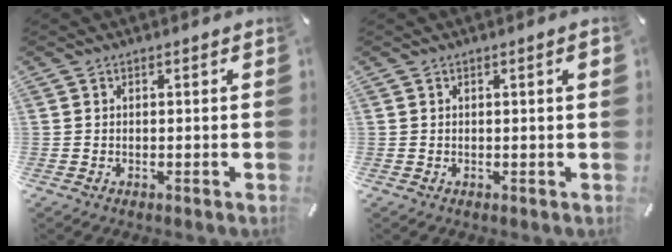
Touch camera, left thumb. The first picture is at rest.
{"total": 1.8, "force": [0.4, 0.2, 1.8], "torque": [-0.033, 0.003, 0.005]}